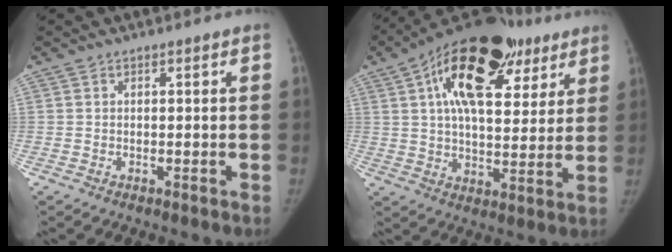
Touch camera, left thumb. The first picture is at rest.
{"total": 25.1, "force": [11.5, 12.6, 18.4], "torque": [-0.257, 0.006, 0.178]}